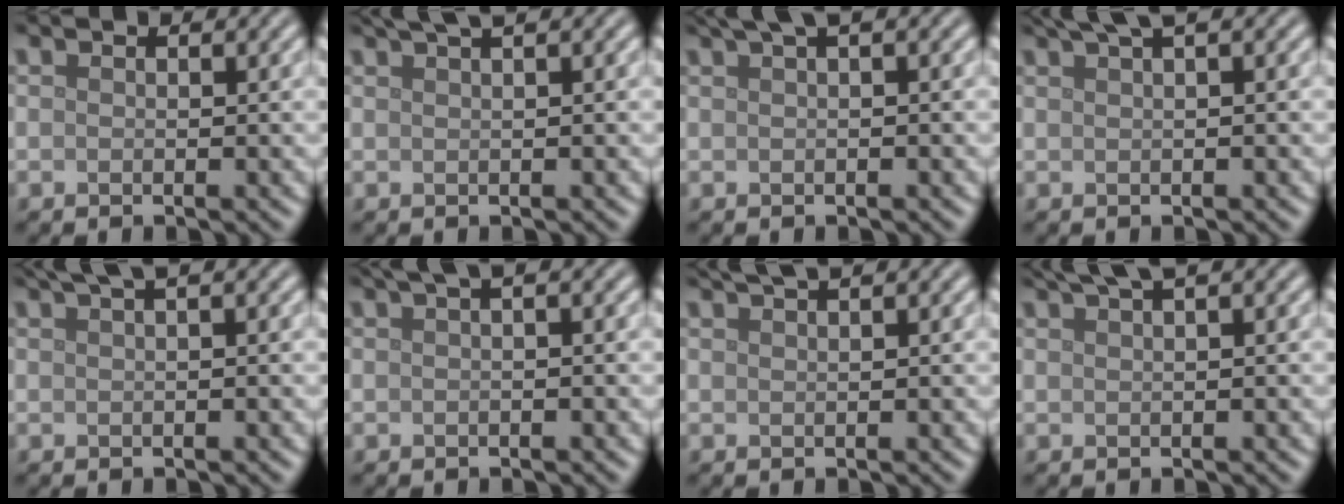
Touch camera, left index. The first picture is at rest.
{"total": 3.0, "force": [2.1, 0.7, 2.0], "torque": [-0.018, 0.007, 0.023]}
{"total": 2.7, "force": [1.5, 0.6, 2.2], "torque": [-0.028, 0.008, 0.025]}
{"total": 3.0, "force": [2.1, 0.5, 2.1], "torque": [-0.026, 0.010, 0.032]}
{"total": 3.2, "force": [2.0, 0.9, 2.3], "torque": [-0.023, 0.007, 0.025]}
{"total": 2.8, "force": [1.2, 0.8, 2.4], "torque": [-0.030, 0.007, 0.013]}
{"total": 2.5, "force": [1.9, 0.4, 1.5], "torque": [-0.016, 0.006, 0.026]}
{"total": 3.0, "force": [2.2, 0.5, 2.0], "torque": [-0.023, 0.010, 0.034]}